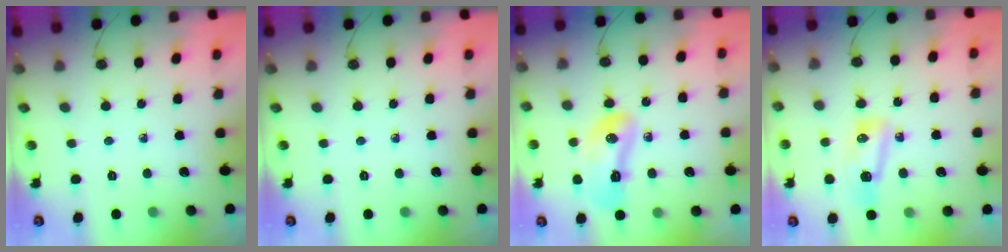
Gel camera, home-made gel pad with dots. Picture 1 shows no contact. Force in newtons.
{"total": 0.0}
{"total": 14.8, "press": 12.3, "slide": 8.2}
{"total": 8.4, "press": 8.4, "slide": 0.9}